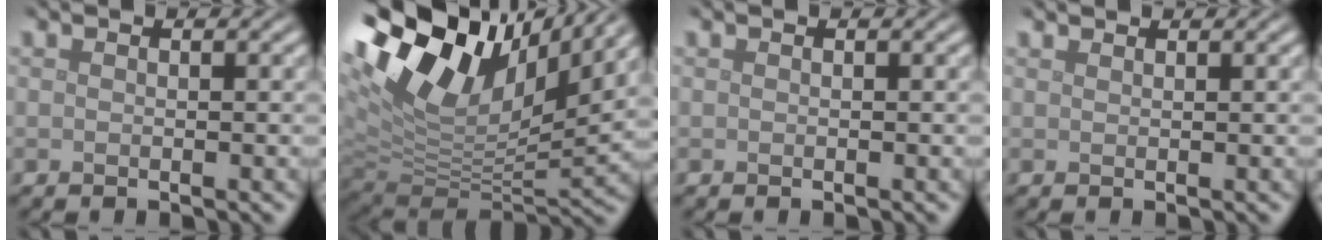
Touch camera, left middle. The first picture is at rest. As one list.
[{"total": 14.8, "force": [7.6, 7.9, 9.9], "torque": [-0.228, 0.038, 0.140]}, {"total": 0.0}, {"total": 1.1, "force": [1.1, 0.1, 0.2], "torque": [-0.007, -0.001, 0.013]}]